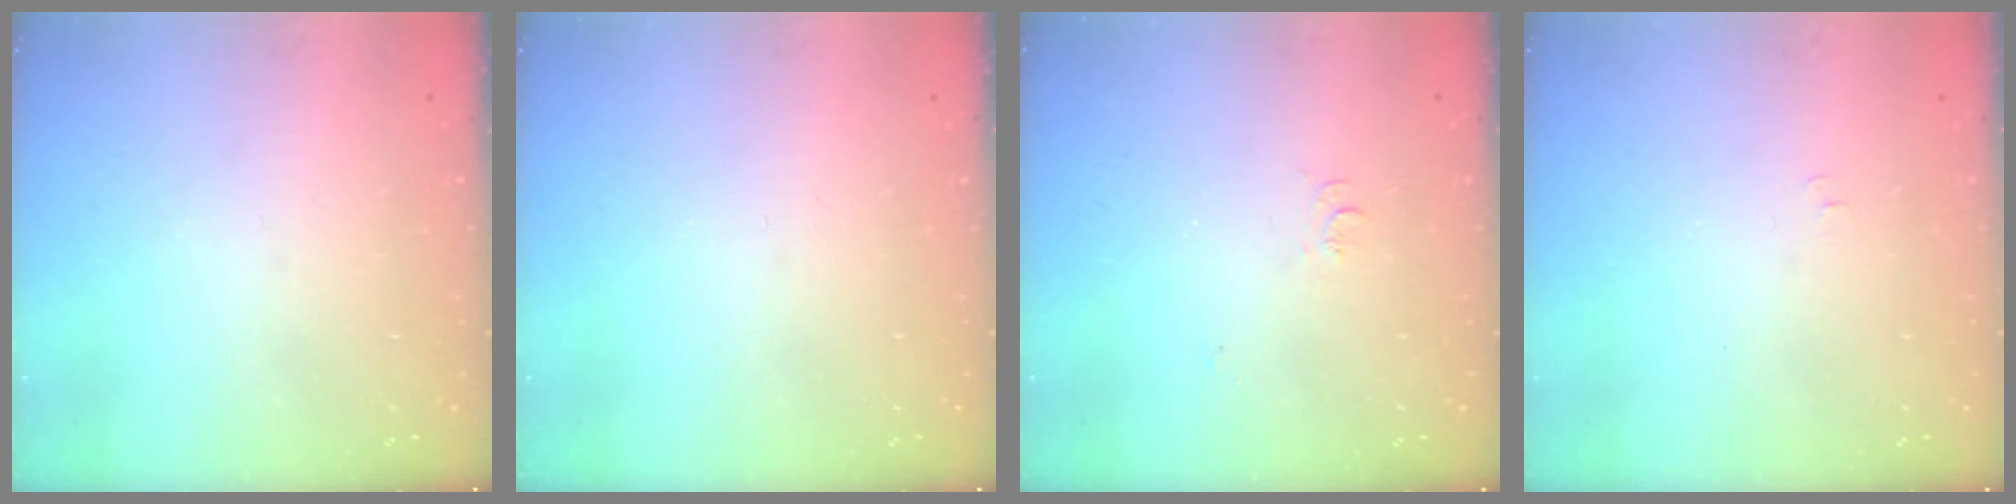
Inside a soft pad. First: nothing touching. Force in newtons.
{"total": 0.0}
{"total": 5.8, "press": 5.8, "slide": 0.5}
{"total": 3.7, "press": 3.7, "slide": 0.5}